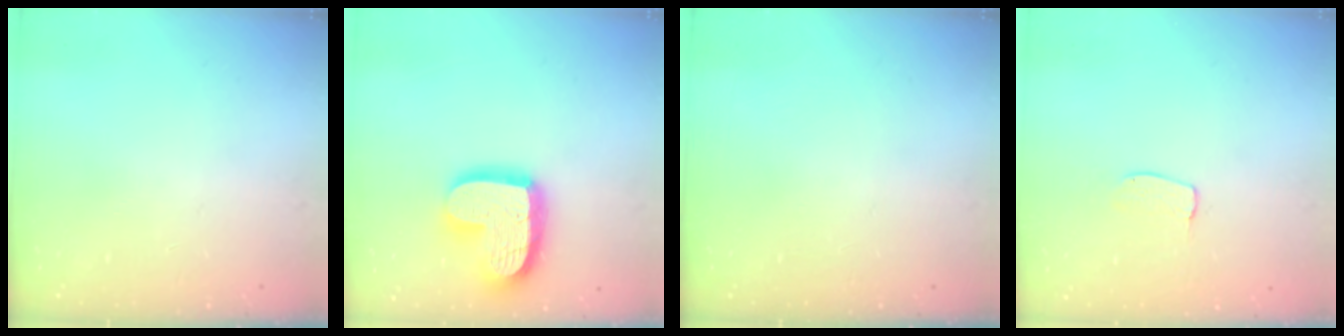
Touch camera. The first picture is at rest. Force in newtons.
{"total": 17.7, "press": 17.7, "slide": 1.5}
{"total": 0.0}
{"total": 5.8, "press": 5.8, "slide": 0.2}